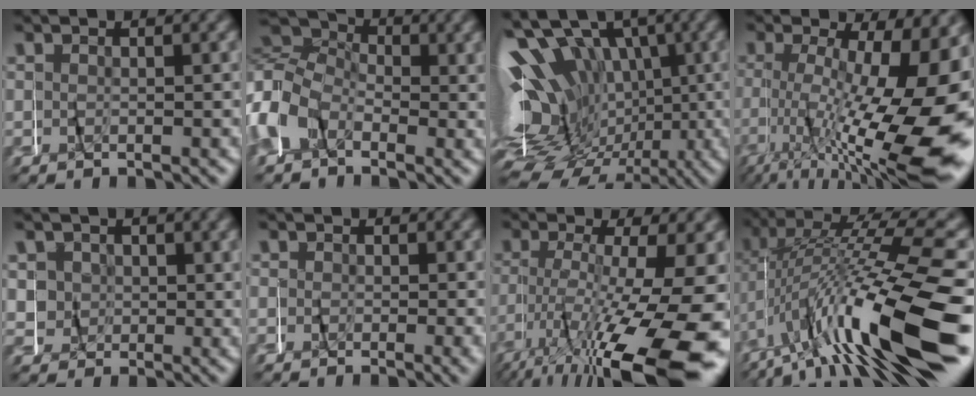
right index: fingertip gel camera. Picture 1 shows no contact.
{"total": 9.0, "force": [-0.9, 8.0, 3.9], "torque": [-0.087, -0.002, -0.033]}
{"total": 14.8, "force": [-2.1, 11.4, 9.1], "torque": [-0.188, -0.049, -0.025]}
{"total": 14.7, "force": [-1.8, 5.8, 13.3], "torque": [-0.178, -0.008, -0.017]}
{"total": 5.4, "force": [1.5, 5.1, 0.8], "torque": [-0.026, -0.002, 0.020]}
{"total": 1.1, "force": [0.1, 0.9, 0.7], "torque": [0.001, -0.004, 0.001]}
{"total": 11.6, "force": [-4.5, 3.9, 10.0], "torque": [-0.147, -0.019, -0.055]}
{"total": 11.9, "force": [-3.1, 4.1, 10.7], "torque": [-0.162, 0.013, -0.043]}